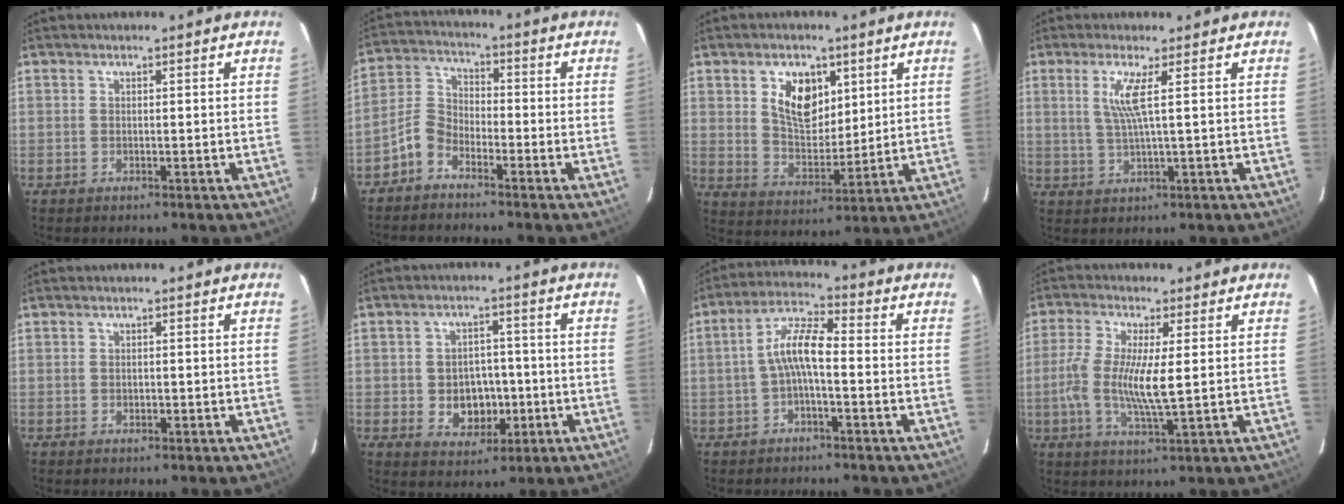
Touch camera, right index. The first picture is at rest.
{"total": 5.5, "force": [-3.9, 3.1, 2.2], "torque": [-0.053, 0.019, -0.088]}
{"total": 9.7, "force": [3.9, 6.1, 6.4], "torque": [-0.109, 0.006, 0.078]}
{"total": 4.6, "force": [1.4, -0.8, 4.3], "torque": [-0.079, -0.004, 0.030]}
{"total": 0.8, "force": [-0.1, 0.7, 0.3], "torque": [-0.003, 0.000, -0.002]}
{"total": 7.6, "force": [-1.6, 6.1, 4.1], "torque": [-0.084, 0.007, -0.009]}
{"total": 6.7, "force": [-1.5, 1.7, 6.3], "torque": [-0.135, 0.020, -0.031]}
{"total": 9.5, "force": [-0.1, 1.7, 9.3], "torque": [-0.191, -0.007, -0.007]}